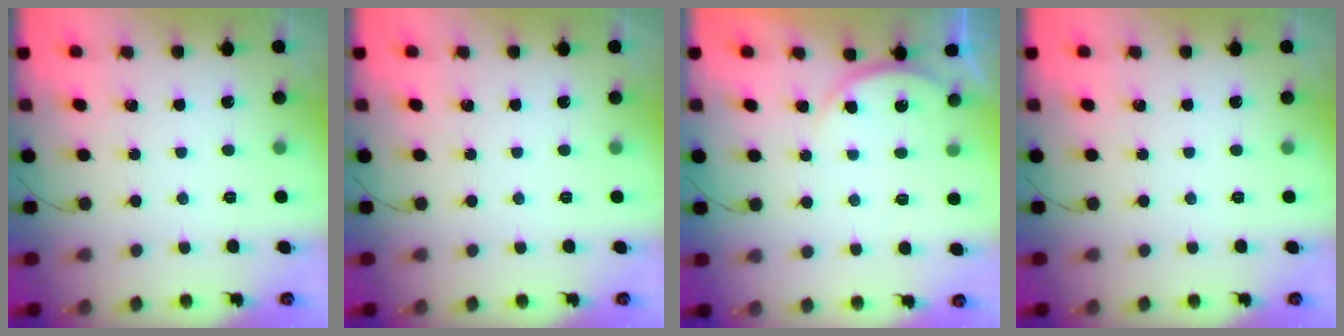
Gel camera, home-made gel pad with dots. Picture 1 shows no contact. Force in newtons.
{"total": 0.0}
{"total": 4.2, "press": 4.2, "slide": 0.6}
{"total": 0.0}